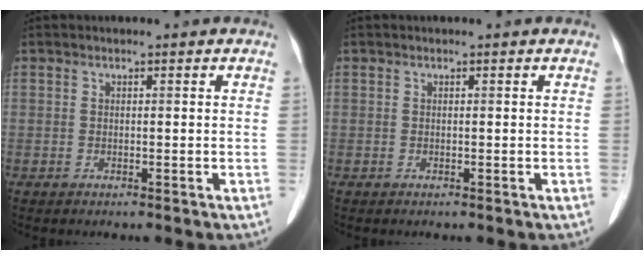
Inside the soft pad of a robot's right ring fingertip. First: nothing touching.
{"total": 0.0}